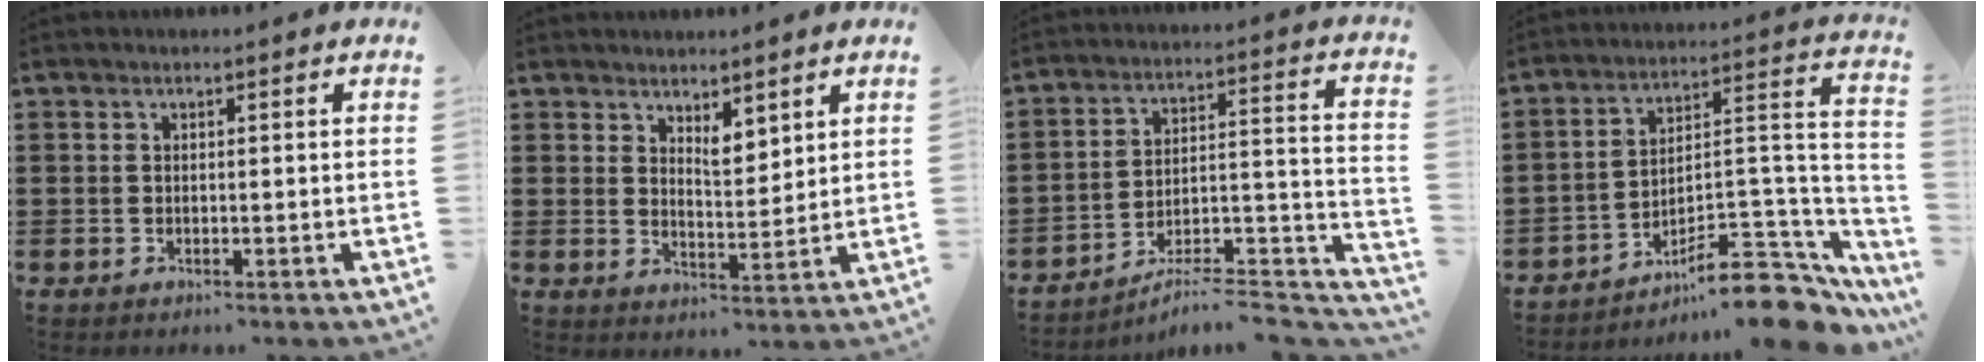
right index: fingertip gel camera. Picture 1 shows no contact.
{"total": 3.7, "force": [3.2, 1.2, 1.3], "torque": [-0.026, -0.006, 0.057]}
{"total": 5.9, "force": [-5.5, 0.5, 2.3], "torque": [-0.031, -0.012, -0.110]}
{"total": 11.4, "force": [-8.9, 3.2, 6.3], "torque": [-0.074, 0.027, -0.162]}